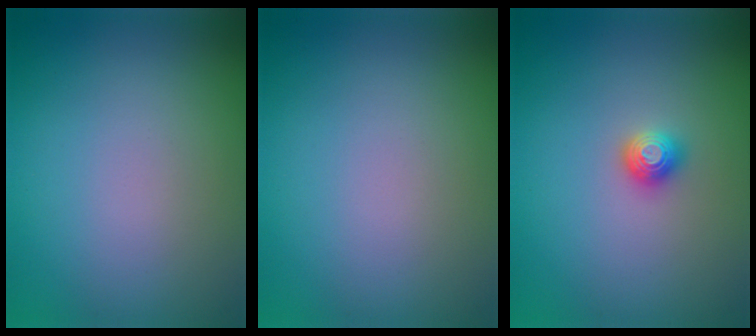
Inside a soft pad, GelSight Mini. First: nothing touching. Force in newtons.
{"total": 0.0}
{"total": 1.3, "press": 1.2, "slide": 0.4}